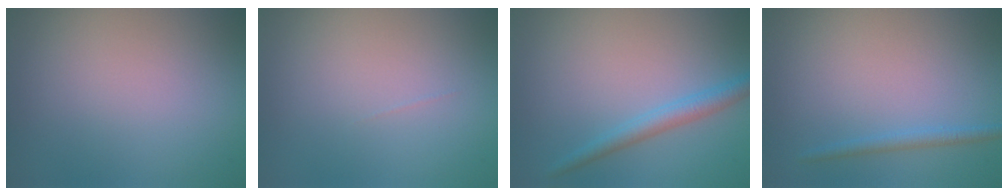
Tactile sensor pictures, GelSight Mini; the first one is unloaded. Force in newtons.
{"total": 0.0}
{"total": 2.3, "press": 2.3, "slide": 0.1}
{"total": 1.3, "press": 1.3, "slide": 0.1}